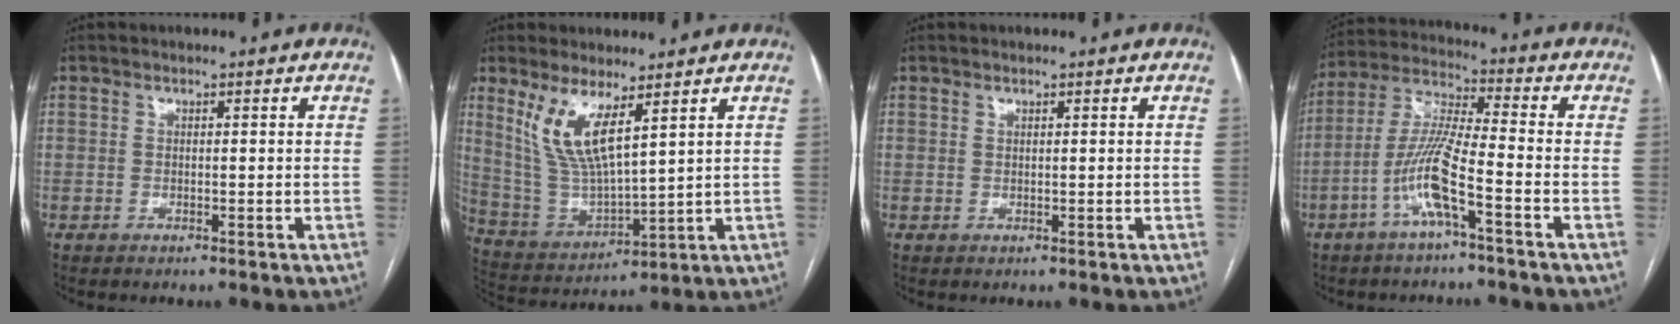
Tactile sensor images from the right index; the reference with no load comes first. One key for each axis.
{"total": 10.2, "fx": 5.4, "fy": 2.1, "fz": 8.4, "tx": -0.184, "ty": -0.011, "tz": 0.121}
{"total": 0.0}
{"total": 10.0, "fx": -4.3, "fy": 0.3, "fz": 9.0, "tx": -0.192, "ty": 0.007, "tz": -0.089}